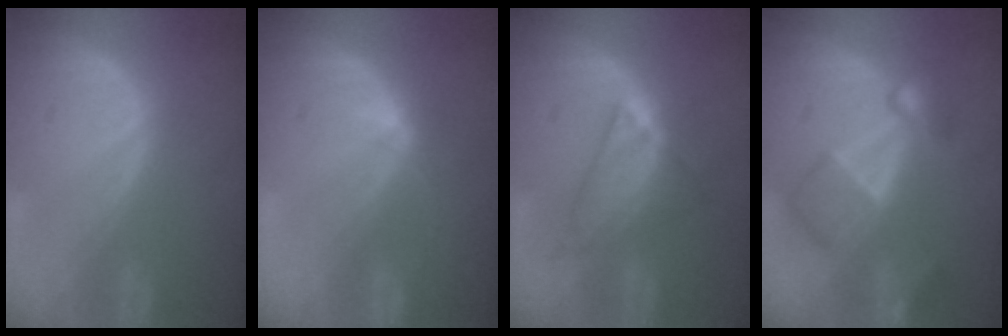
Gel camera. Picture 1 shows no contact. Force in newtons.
{"total": 2.6, "press": 2.2, "slide": 1.4}
{"total": 6.1, "press": 6.0, "slide": 1.0}
{"total": 7.9, "press": 6.8, "slide": 3.9}